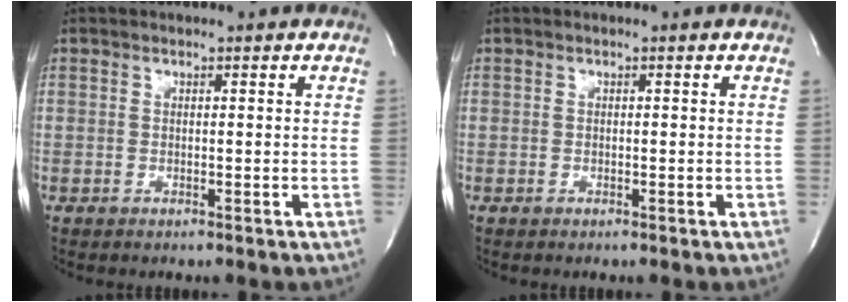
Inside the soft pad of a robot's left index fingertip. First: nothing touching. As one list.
[{"total": 0.0}]